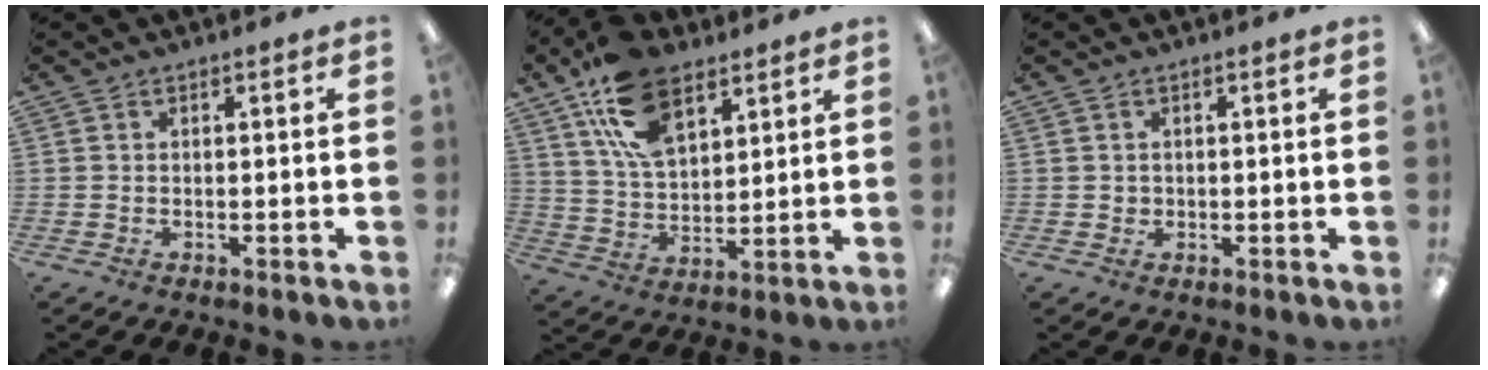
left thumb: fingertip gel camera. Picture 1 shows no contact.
{"total": 16.2, "force": [9.2, 9.1, 9.7], "torque": [-0.188, -0.025, 0.171]}
{"total": 0.9, "force": [0.2, 0.9, 0.1], "torque": [-0.003, 0.004, 0.003]}